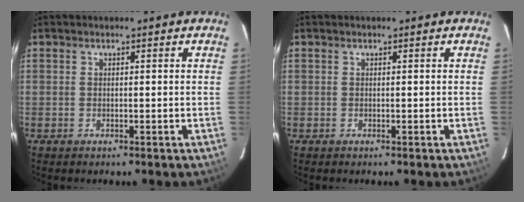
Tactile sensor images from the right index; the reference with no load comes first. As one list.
[{"total": 0.0}]